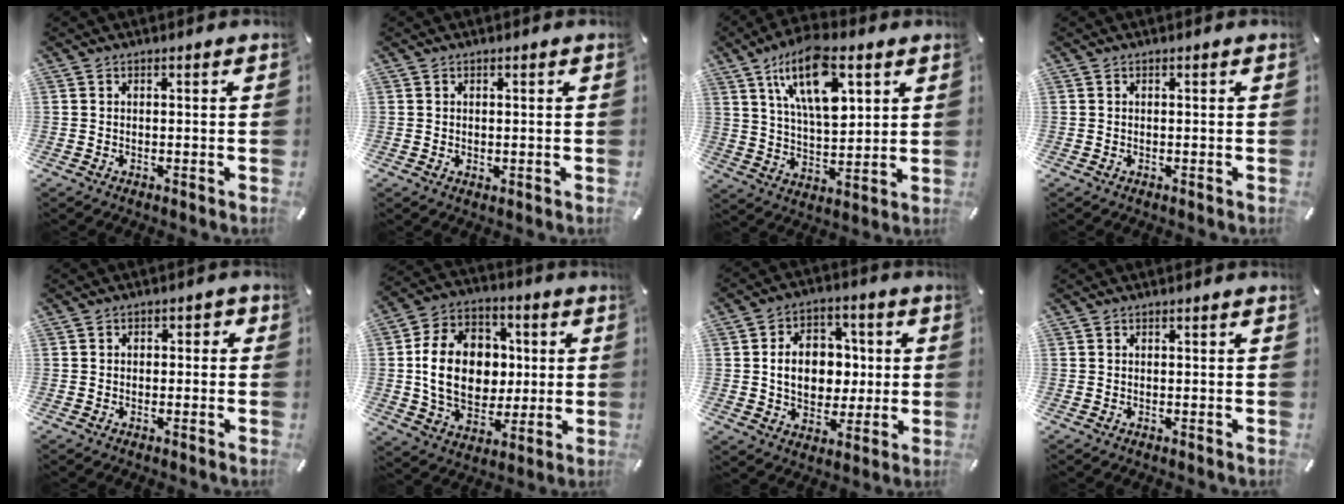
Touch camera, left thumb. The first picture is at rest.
{"total": 0.5, "force": [0.2, 0.5, 0.2], "torque": [-0.003, 0.002, 0.003]}
{"total": 16.1, "force": [7.9, 7.7, 11.8], "torque": [-0.220, -0.016, 0.133]}
{"total": 0.0}
{"total": 2.0, "force": [-1.2, 1.4, 0.8], "torque": [-0.014, 0.012, -0.026]}
{"total": 17.8, "force": [0.4, 14.3, 10.7], "torque": [-0.217, 0.011, 0.012]}
{"total": 12.0, "force": [0.3, 9.8, 7.0], "torque": [-0.116, 0.012, 0.009]}
{"total": 0.0}